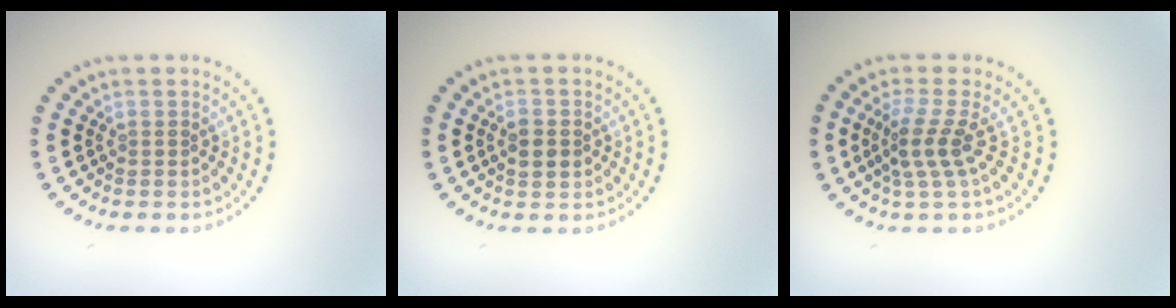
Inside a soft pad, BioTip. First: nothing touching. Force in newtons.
{"total": 2.4, "press": 2.3, "slide": 0.2}
{"total": 2.7, "press": 1.9, "slide": 1.9}